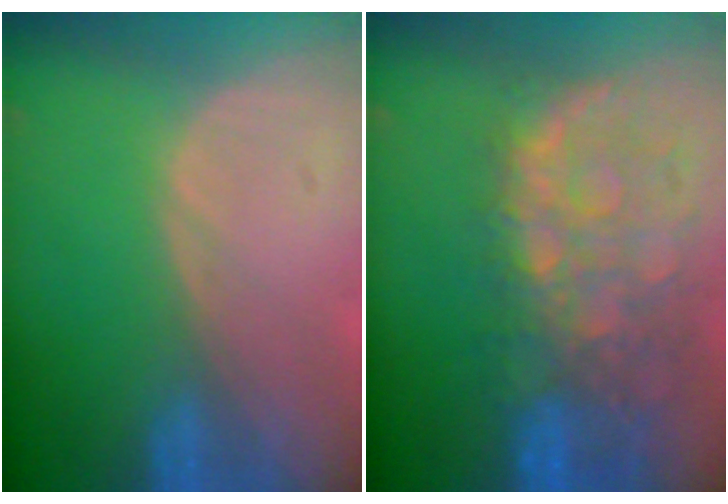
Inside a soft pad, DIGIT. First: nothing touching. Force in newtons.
{"total": 11.3, "press": 9.9, "slide": 5.6}